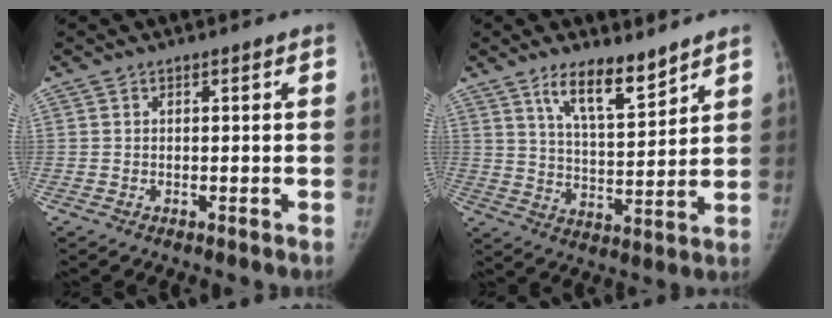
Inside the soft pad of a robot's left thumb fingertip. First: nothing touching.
{"total": 9.9, "force": [7.1, 2.9, 6.3], "torque": [-0.093, -0.053, 0.132]}